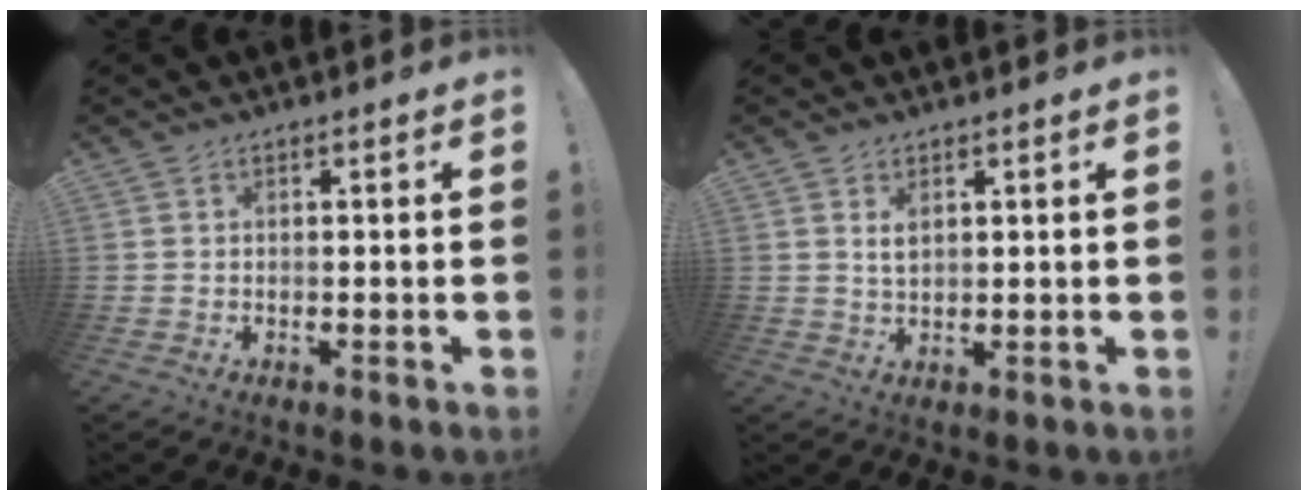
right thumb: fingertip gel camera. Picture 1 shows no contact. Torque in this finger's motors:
{"motor_torque": [-0.20, 0.22, -0.16, 0.08, -0.10]}